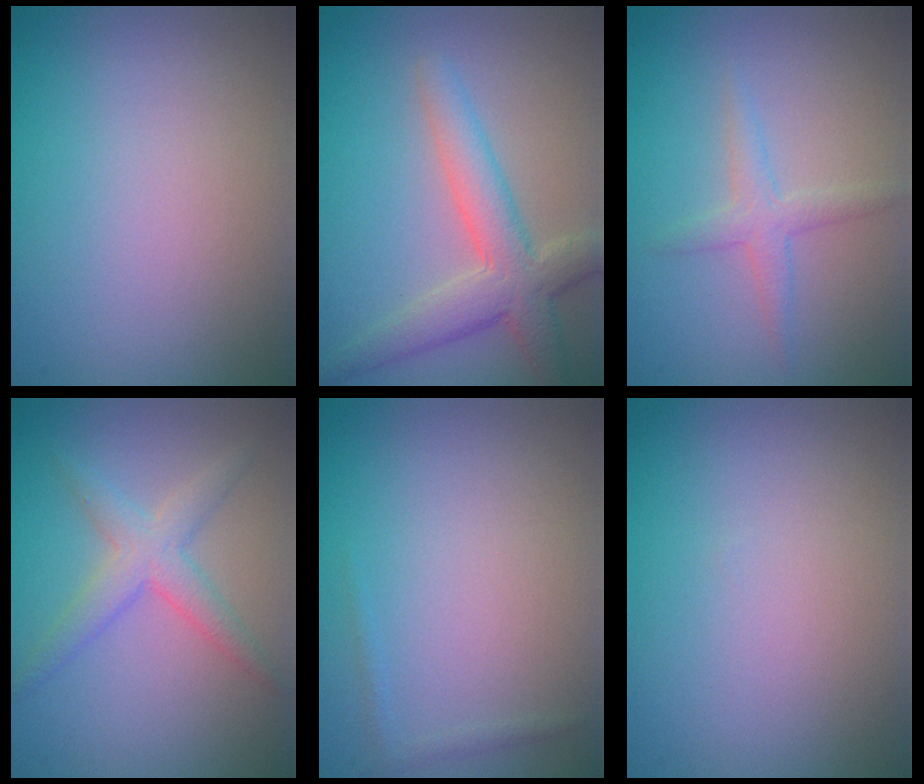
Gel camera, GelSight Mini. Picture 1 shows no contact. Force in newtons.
{"total": 4.8, "press": 4.8, "slide": 0.3}
{"total": 2.0, "press": 2.0, "slide": 0.1}
{"total": 2.4, "press": 2.4, "slide": 0.1}
{"total": 0.6, "press": 0.6, "slide": 0.1}
{"total": 0.0}